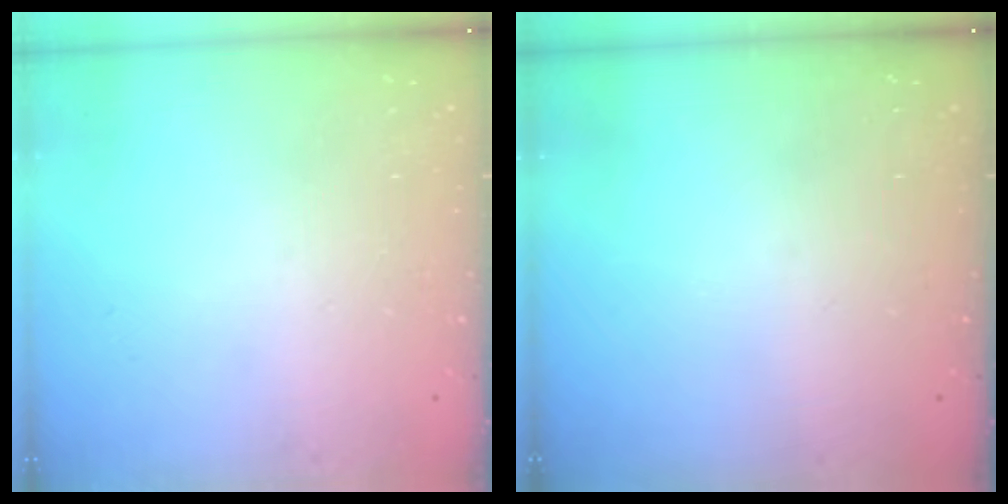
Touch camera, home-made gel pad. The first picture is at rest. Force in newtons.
{"total": 0.0}